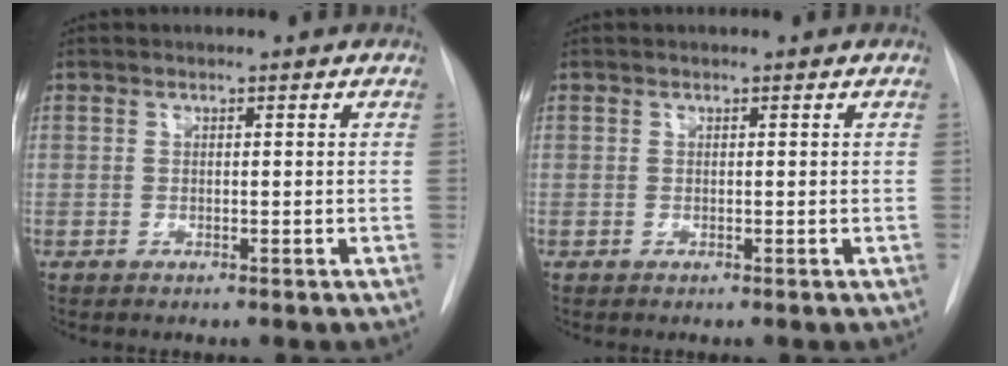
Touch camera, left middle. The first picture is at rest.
{"total": 0.0}